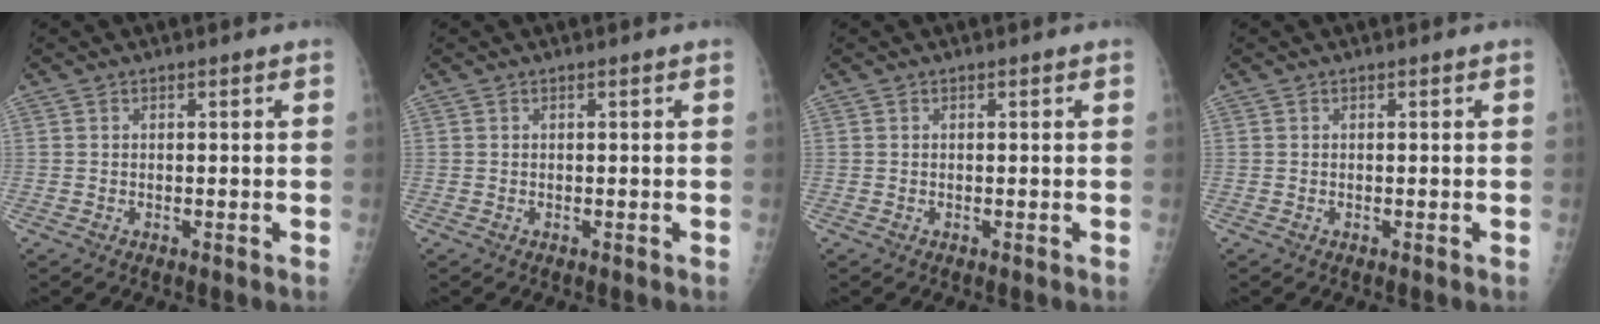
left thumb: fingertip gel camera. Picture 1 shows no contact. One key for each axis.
{"total": 0.0}
{"total": 0.0}
{"total": 0.0}